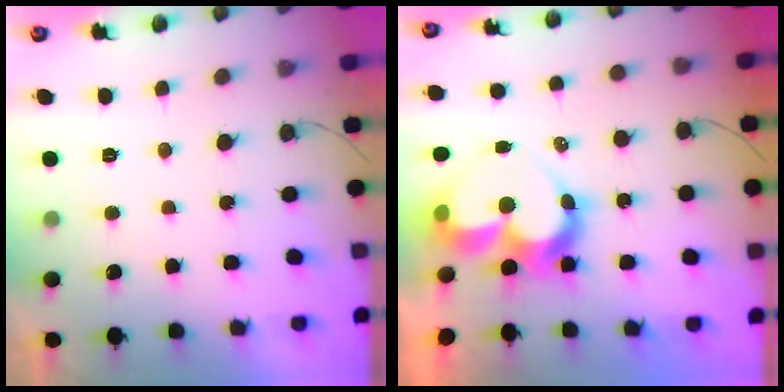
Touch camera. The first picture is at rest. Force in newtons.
{"total": 11.7, "press": 11.7, "slide": 0.8}